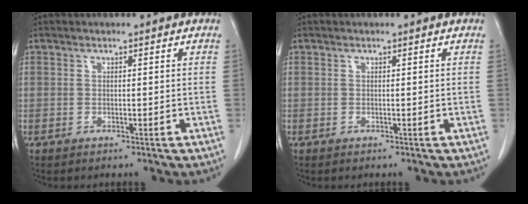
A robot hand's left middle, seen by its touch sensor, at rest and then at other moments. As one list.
[{"total": 0.0}]